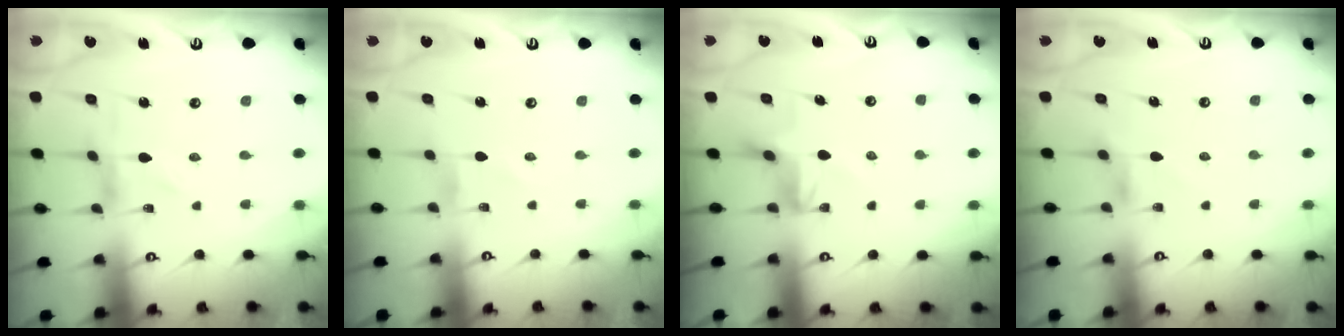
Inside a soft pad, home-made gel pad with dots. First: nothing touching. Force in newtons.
{"total": 0.0}
{"total": 4.8, "press": 4.7, "slide": 0.7}
{"total": 3.0, "press": 2.9, "slide": 0.5}